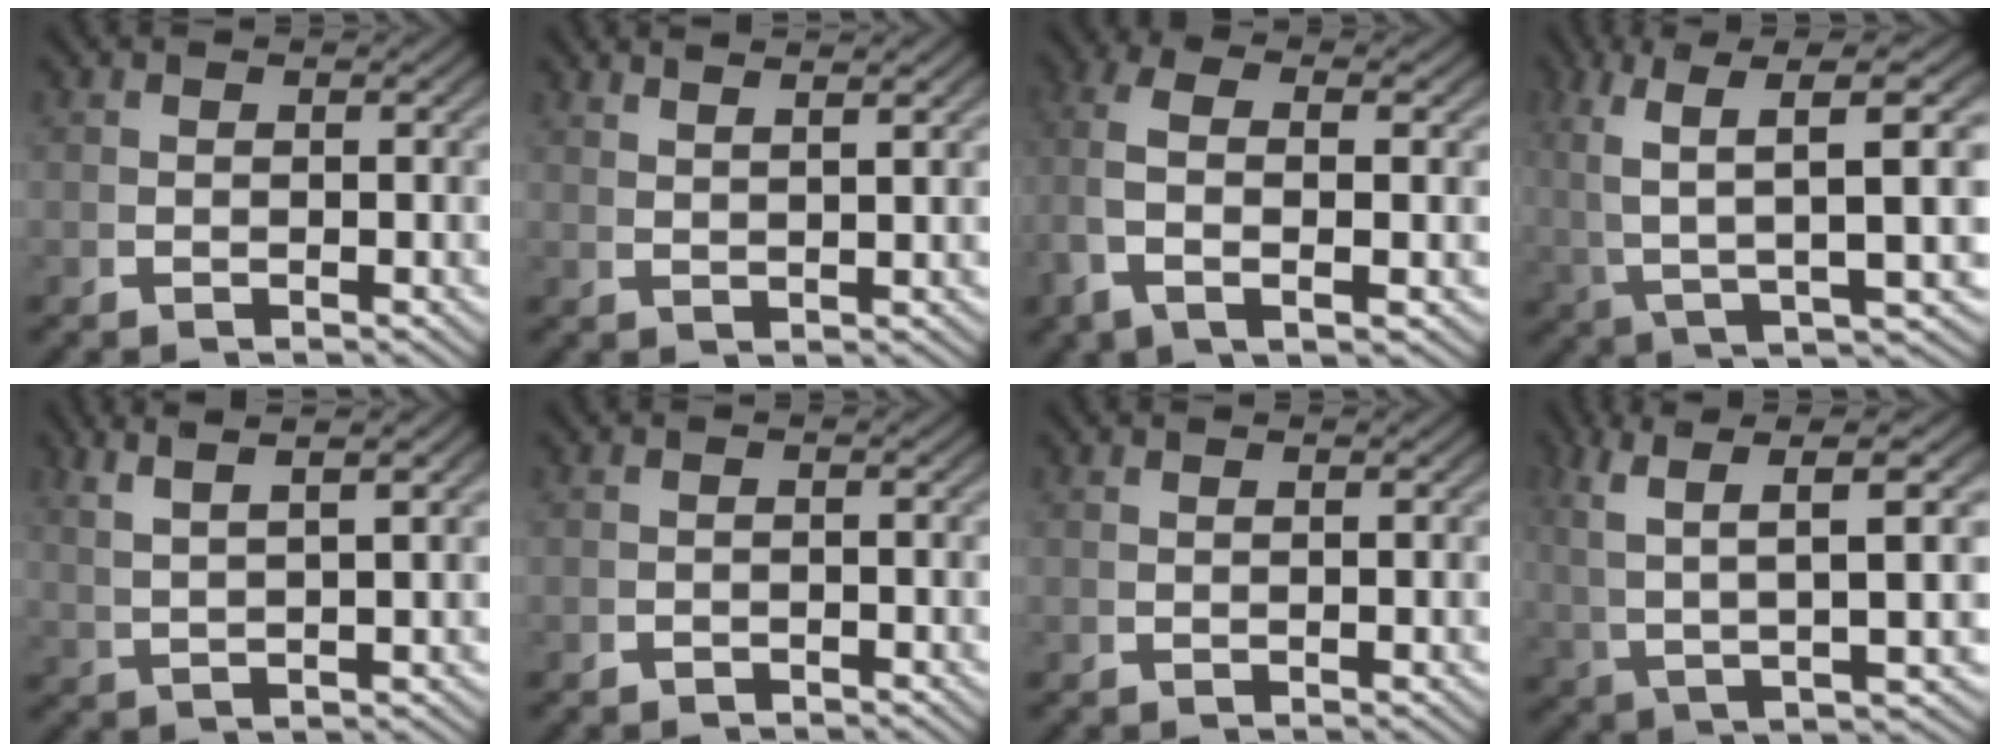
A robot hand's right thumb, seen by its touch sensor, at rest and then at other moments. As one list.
[{"total": 3.1, "force": [2.7, -0.4, 1.3], "torque": [-0.015, 0.013, 0.052]}, {"total": 5.6, "force": [0.9, 1.9, 5.2], "torque": [-0.123, -0.003, 0.021]}, {"total": 9.8, "force": [1.7, 3.9, 8.8], "torque": [-0.148, -0.001, 0.036]}, {"total": 5.7, "force": [4.0, 1.0, 3.9], "torque": [-0.051, 0.020, 0.072]}, {"total": 1.0, "force": [-1.0, -0.1, -0.2], "torque": [0.005, -0.004, -0.014]}, {"total": 0.0}, {"total": 10.4, "force": [3.7, 4.4, 8.6], "torque": [-0.147, 0.021, 0.057]}]